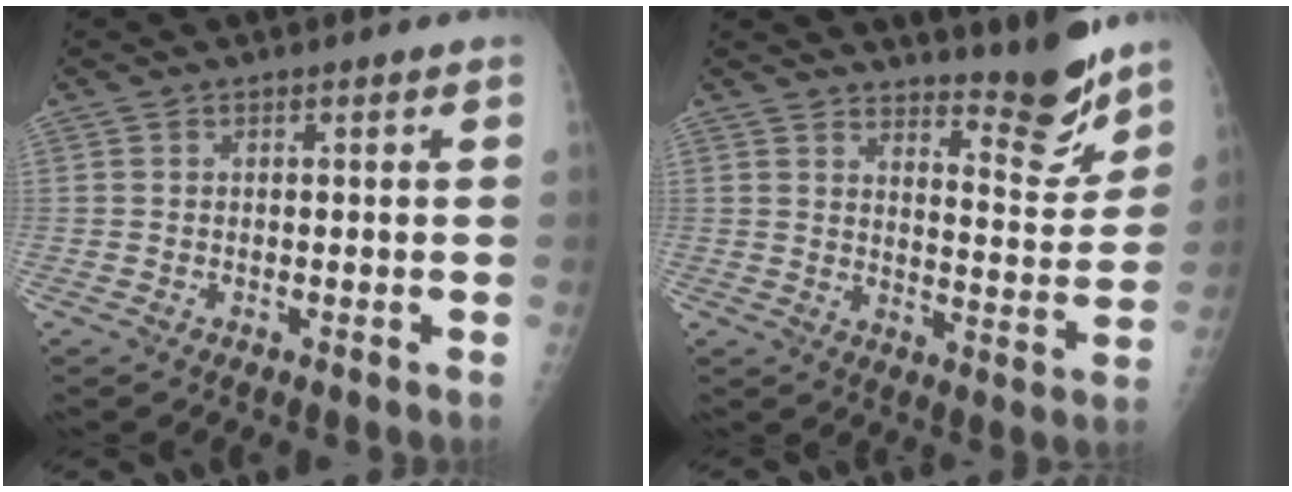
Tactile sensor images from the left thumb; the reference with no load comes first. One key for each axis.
{"total": 10.4, "fx": 9.4, "fy": 1.8, "fz": 4.2, "tx": -0.037, "ty": -0.092, "tz": 0.141}